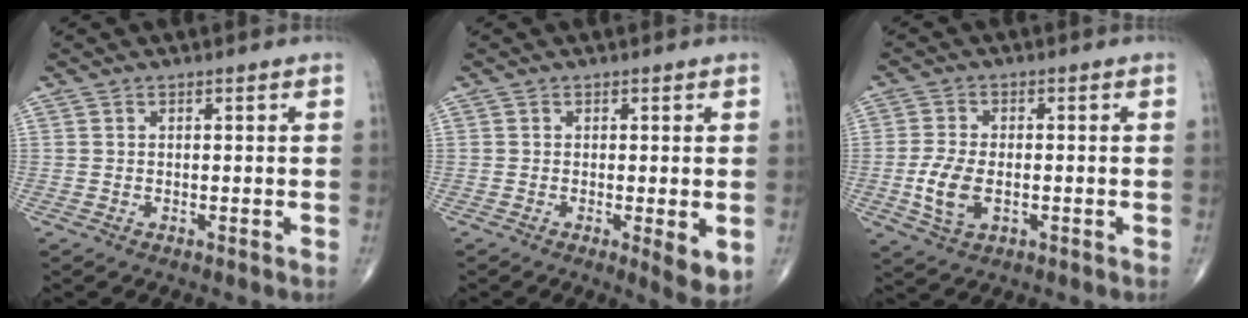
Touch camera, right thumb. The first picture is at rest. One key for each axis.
{"total": 4.4, "fx": -0.7, "fy": 1.2, "fz": 4.1, "tx": -0.064, "ty": -0.015, "tz": -0.013}
{"total": 6.9, "fx": -1.4, "fy": 3.9, "fz": 5.5, "tx": -0.119, "ty": -0.003, "tz": -0.025}